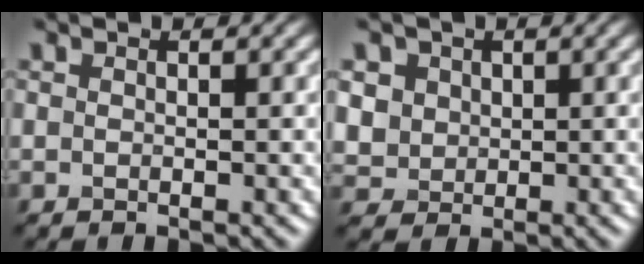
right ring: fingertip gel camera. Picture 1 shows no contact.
{"total": 4.3, "force": [1.5, 3.7, 1.6], "torque": [-0.054, 0.011, 0.029]}